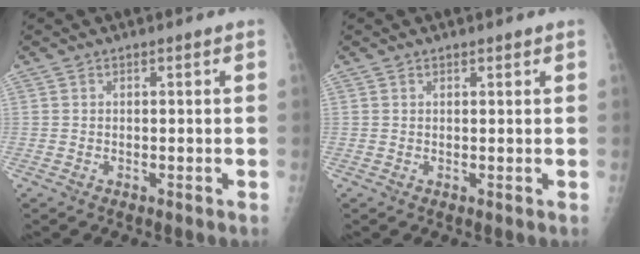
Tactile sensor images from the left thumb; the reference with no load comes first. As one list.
[{"total": 0.6, "force": [0.5, 0.2, 0.1], "torque": [-0.002, -0.004, 0.008]}]